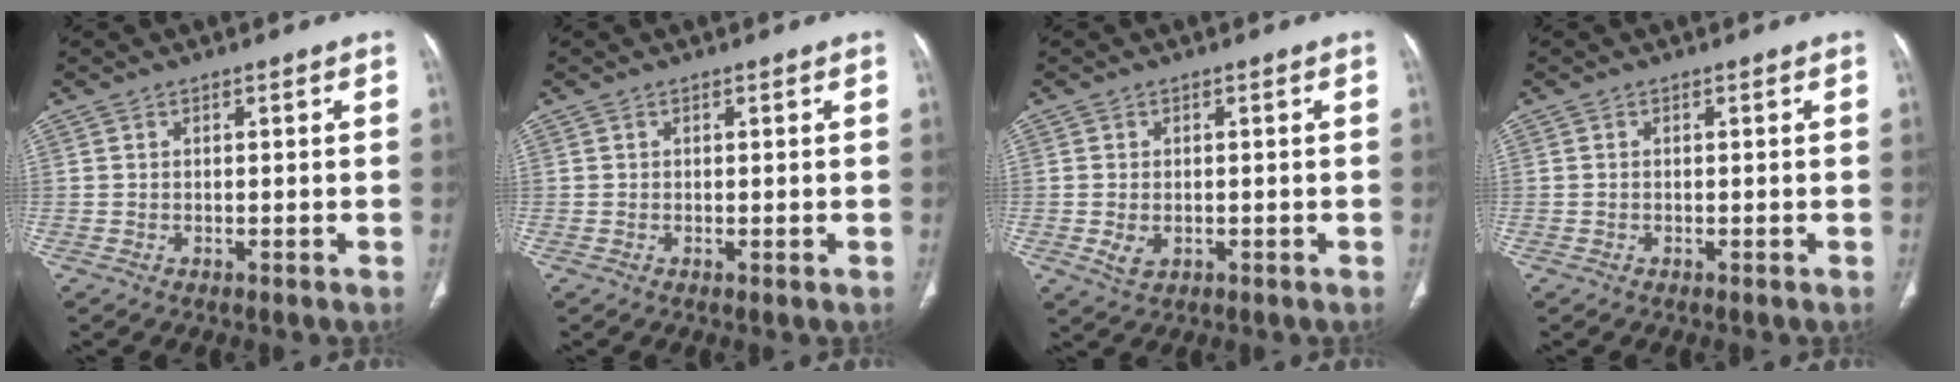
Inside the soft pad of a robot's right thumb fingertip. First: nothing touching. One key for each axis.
{"total": 0.0}
{"total": 3.0, "fx": -0.6, "fy": 2.1, "fz": 2.1, "tx": -0.041, "ty": -0.003, "tz": -0.004}
{"total": 0.0}